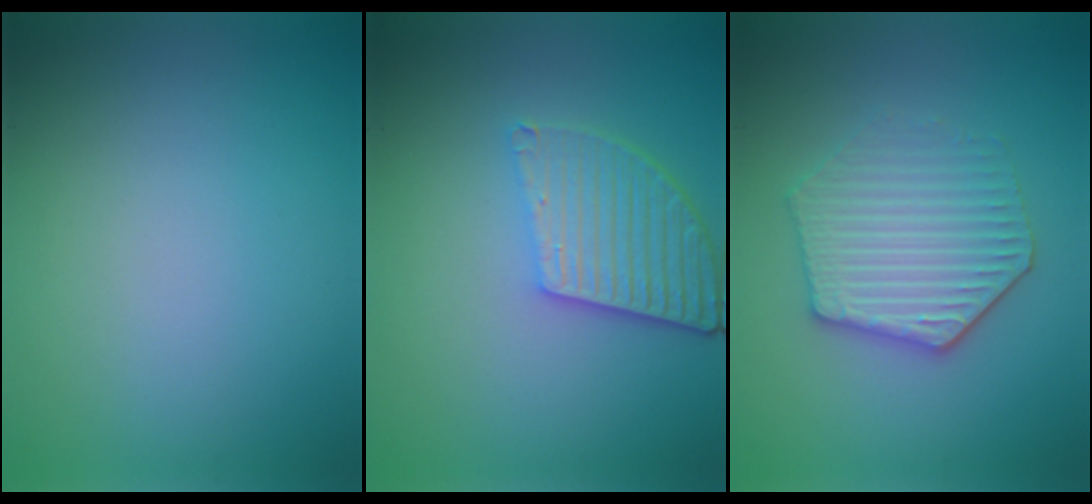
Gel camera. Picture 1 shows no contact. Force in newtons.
{"total": 5.1, "press": 3.8, "slide": 3.3}
{"total": 4.3, "press": 4.0, "slide": 1.8}